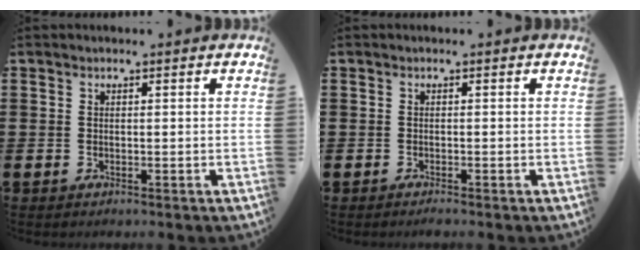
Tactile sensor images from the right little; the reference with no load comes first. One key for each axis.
{"total": 0.6, "fx": -0.5, "fy": 0.0, "fz": 0.3, "tx": -0.006, "ty": -0.003, "tz": -0.009}